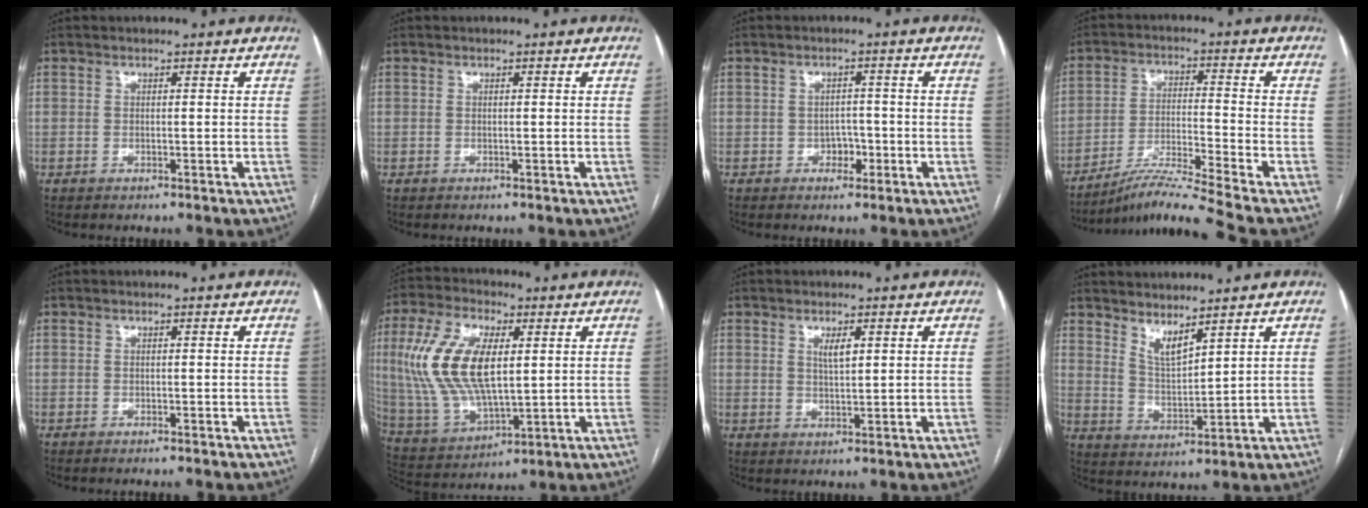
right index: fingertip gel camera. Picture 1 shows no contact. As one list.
[{"total": 0.0}, {"total": 2.4, "force": [-1.0, 1.8, 1.3], "torque": [-0.011, 0.007, -0.013]}, {"total": 10.9, "force": [-9.2, -2.9, 5.0], "torque": [-0.085, -0.017, -0.164]}, {"total": 1.8, "force": [-1.7, 0.2, 0.8], "torque": [-0.008, -0.003, -0.020]}, {"total": 15.8, "force": [3.0, 6.6, 14.0], "torque": [-0.307, 0.011, 0.065]}, {"total": 2.4, "force": [1.0, 0.6, 2.1], "torque": [-0.040, -0.003, 0.020]}, {"total": 4.6, "force": [3.8, 0.6, 2.5], "torque": [-0.052, -0.015, 0.082]}]